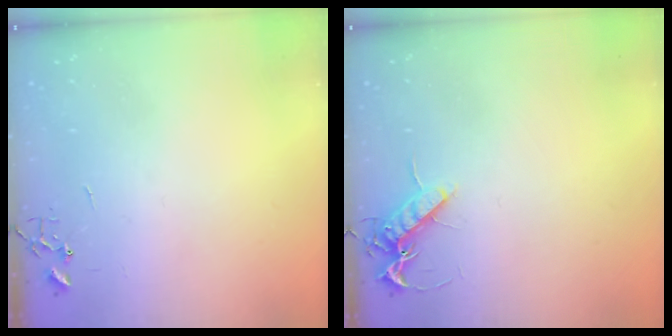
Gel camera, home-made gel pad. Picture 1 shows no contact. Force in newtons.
{"total": 9.3, "press": 9.2, "slide": 1.3}